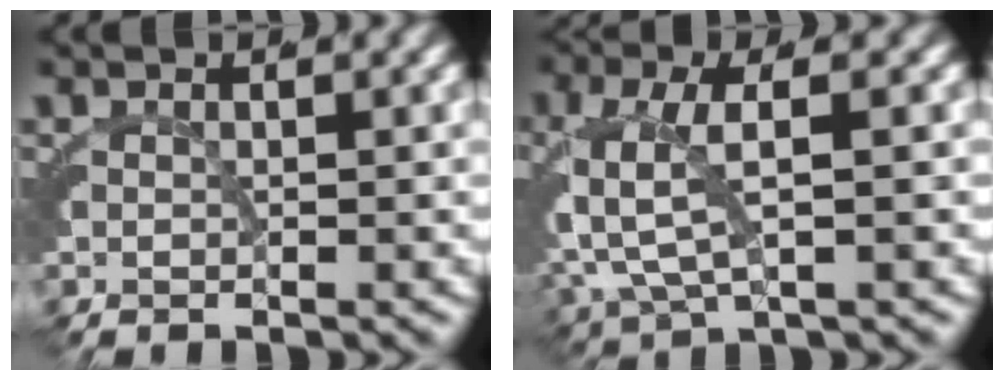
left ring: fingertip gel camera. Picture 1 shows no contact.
{"total": 4.6, "force": [0.5, 2.0, 4.1], "torque": [-0.106, 0.003, 0.015]}